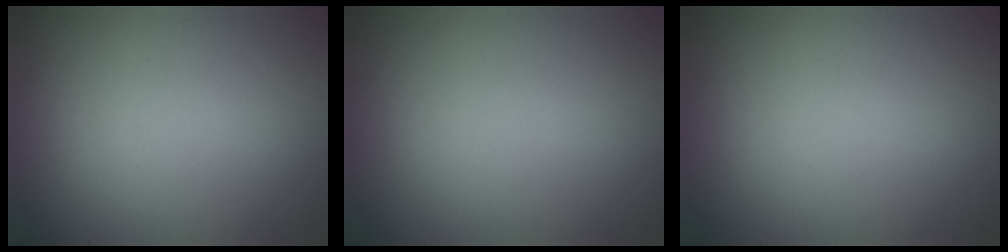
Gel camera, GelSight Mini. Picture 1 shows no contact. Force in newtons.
{"total": 0.0}
{"total": 0.0}